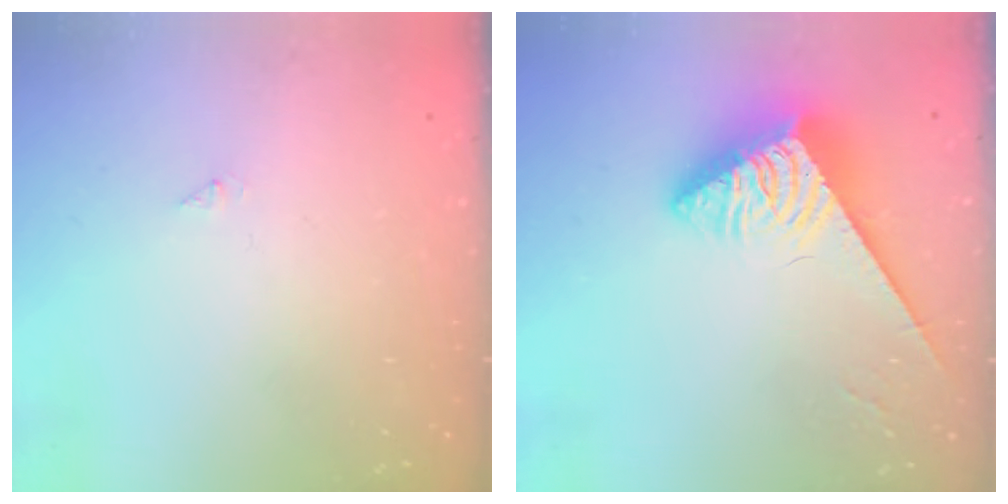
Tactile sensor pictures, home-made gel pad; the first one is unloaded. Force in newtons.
{"total": 5.1, "press": 5.1, "slide": 0.2}